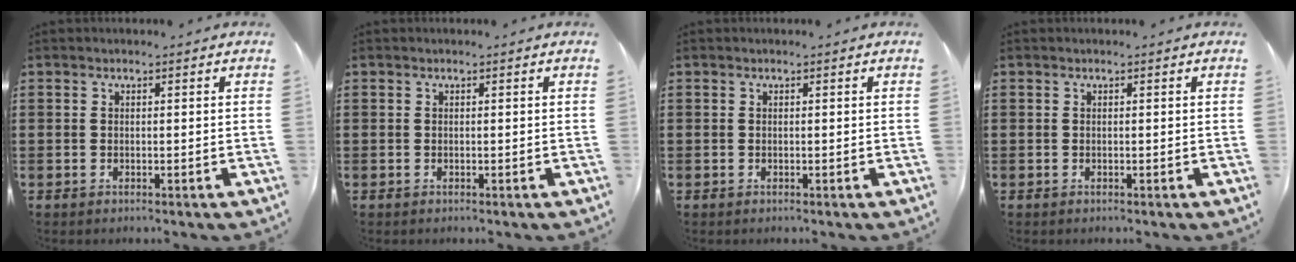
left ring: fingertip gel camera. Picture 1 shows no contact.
{"total": 0.0}
{"total": 0.0}
{"total": 0.0}